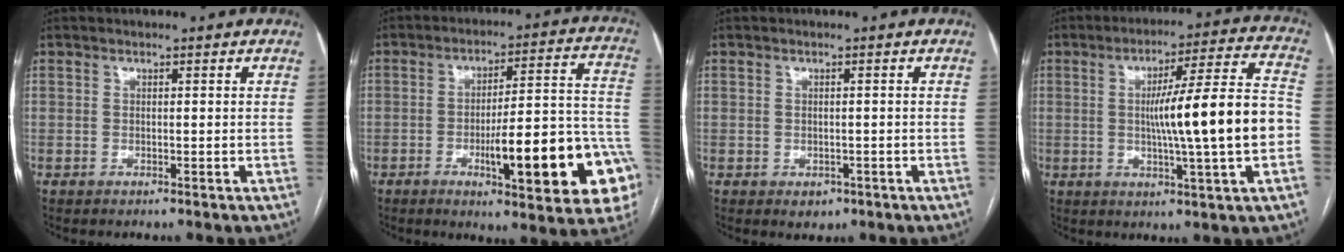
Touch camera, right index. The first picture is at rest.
{"total": 19.8, "force": [-6.5, 3.3, 18.4], "torque": [-0.180, 0.019, -0.080]}
{"total": 2.0, "force": [-0.8, 1.6, 0.9], "torque": [-0.008, 0.001, -0.002]}
{"total": 16.2, "force": [-1.2, 0.0, 16.2], "torque": [-0.249, 0.012, -0.021]}